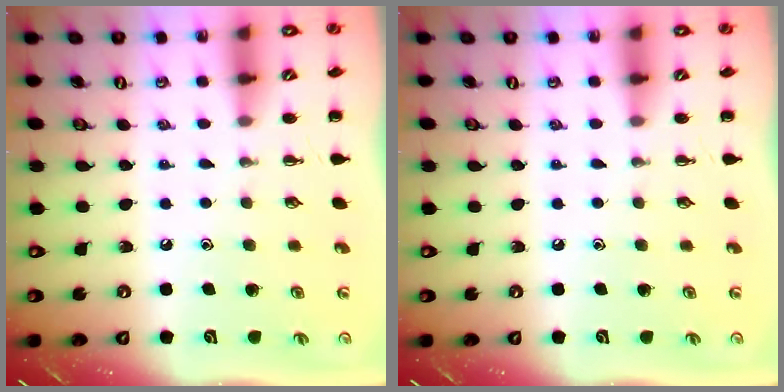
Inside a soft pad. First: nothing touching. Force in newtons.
{"total": 0.0}